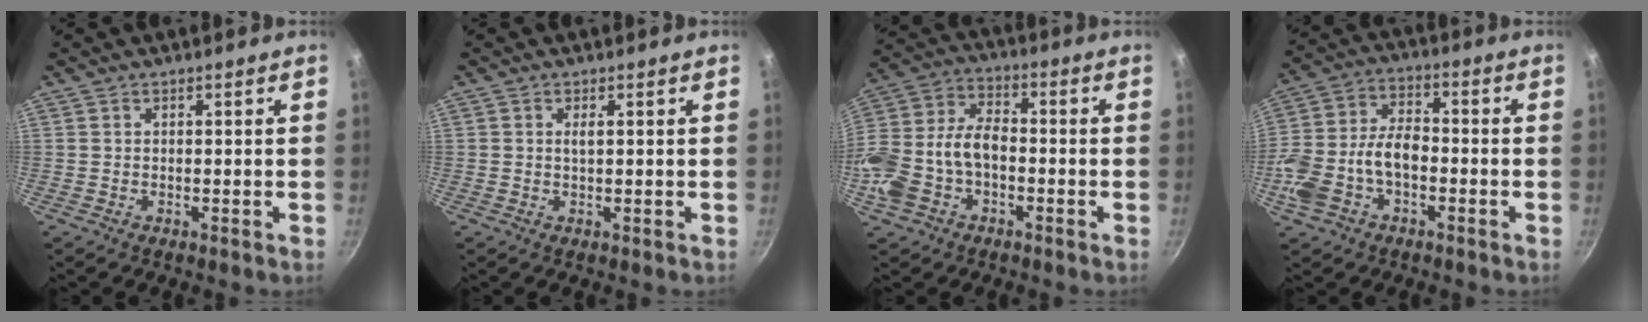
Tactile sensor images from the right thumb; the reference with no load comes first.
{"total": 1.2, "force": [0.3, 0.3, 1.1], "torque": [-0.021, 0.000, 0.006]}
{"total": 15.2, "force": [-3.7, 10.0, 10.8], "torque": [-0.213, 0.044, -0.077]}
{"total": 13.2, "force": [-3.7, 8.0, 9.8], "torque": [-0.184, 0.041, -0.079]}